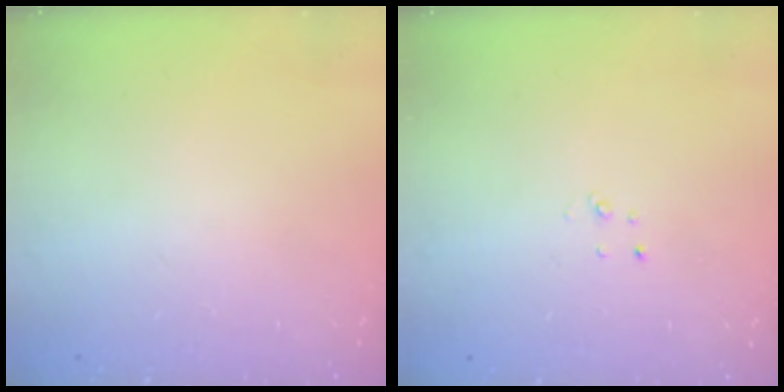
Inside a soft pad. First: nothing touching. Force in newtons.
{"total": 2.2, "press": 2.2, "slide": 0.2}